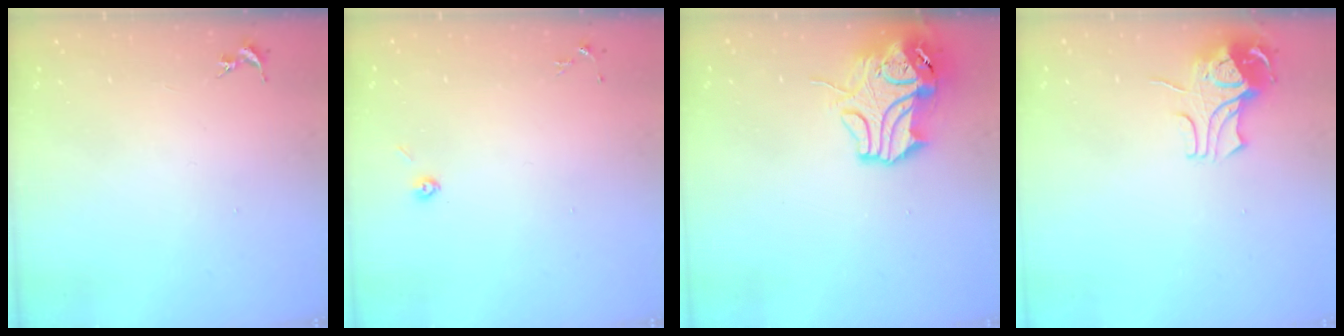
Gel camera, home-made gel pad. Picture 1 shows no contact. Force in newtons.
{"total": 2.9, "press": 2.8, "slide": 1.0}
{"total": 13.7, "press": 13.5, "slide": 2.1}
{"total": 9.5, "press": 9.4, "slide": 1.2}